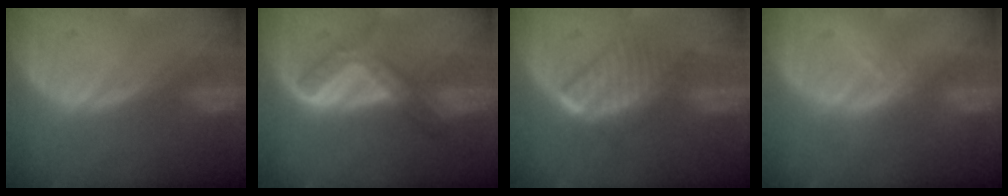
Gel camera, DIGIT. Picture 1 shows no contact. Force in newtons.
{"total": 6.2, "press": 5.4, "slide": 3.1}
{"total": 6.6, "press": 5.9, "slide": 2.9}
{"total": 2.1, "press": 1.9, "slide": 0.9}